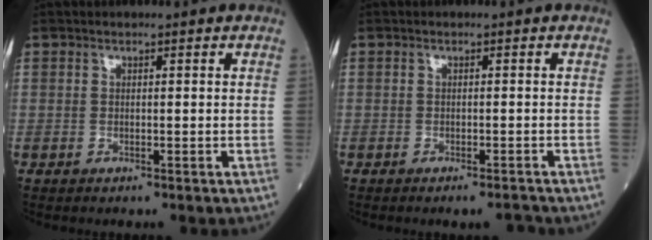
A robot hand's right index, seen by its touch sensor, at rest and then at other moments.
{"total": 1.8, "force": [-1.5, 0.1, 0.9], "torque": [-0.007, -0.004, -0.019]}